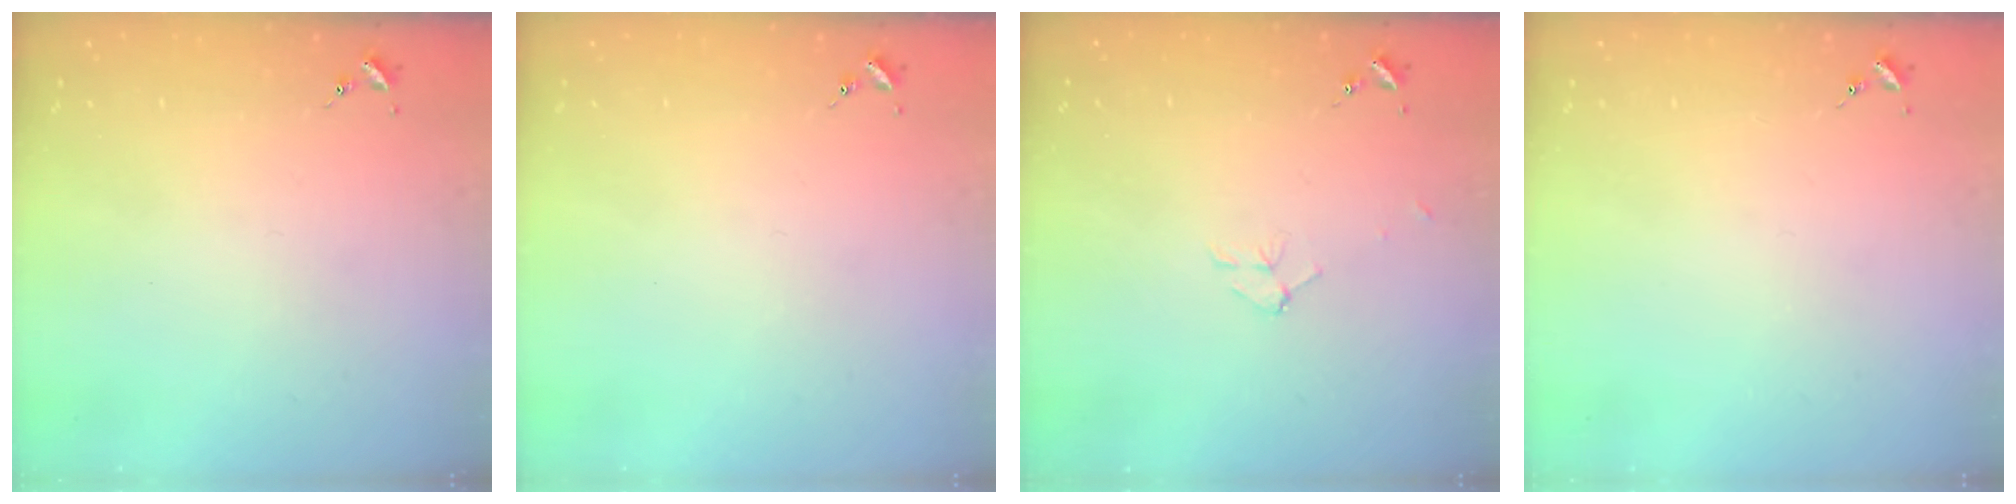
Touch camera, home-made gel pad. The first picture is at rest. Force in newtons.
{"total": 0.0}
{"total": 5.5, "press": 5.5, "slide": 0.6}
{"total": 0.0}